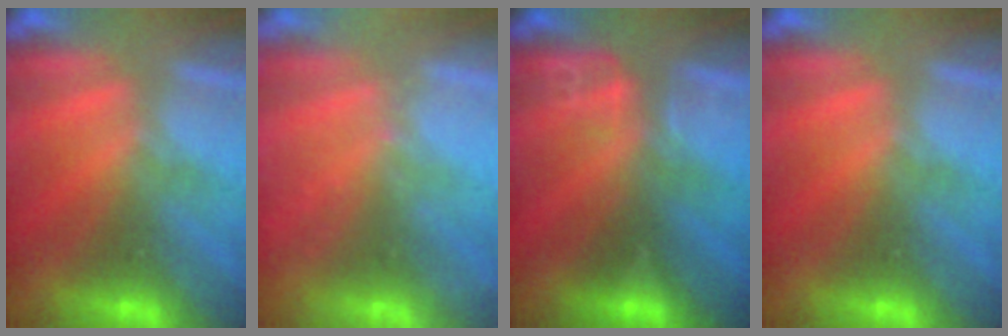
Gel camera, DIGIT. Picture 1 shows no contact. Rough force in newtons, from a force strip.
{"total": 2.3}
{"total": 2.8}
{"total": 0.0}